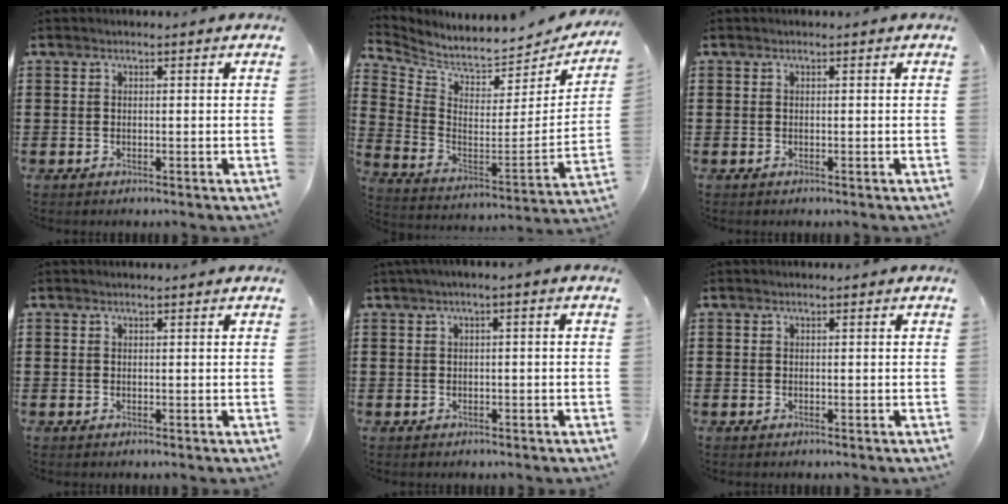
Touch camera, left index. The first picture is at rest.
{"total": 4.8, "force": [4.6, 0.8, 1.1], "torque": [-0.053, -0.057, 0.073]}
{"total": 0.0}
{"total": 0.0}
{"total": 1.3, "force": [-0.8, 0.2, 0.9], "torque": [-0.023, -0.004, -0.020]}
{"total": 0.0}